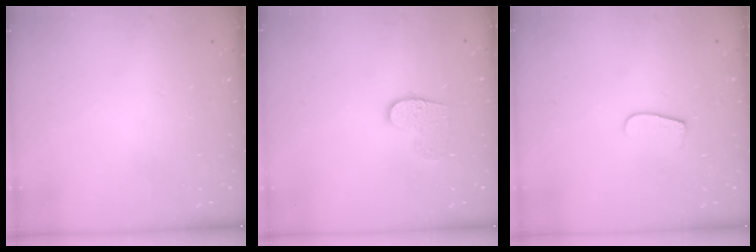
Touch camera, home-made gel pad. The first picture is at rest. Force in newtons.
{"total": 8.2, "press": 8.2, "slide": 0.2}
{"total": 5.5, "press": 5.5, "slide": 0.5}